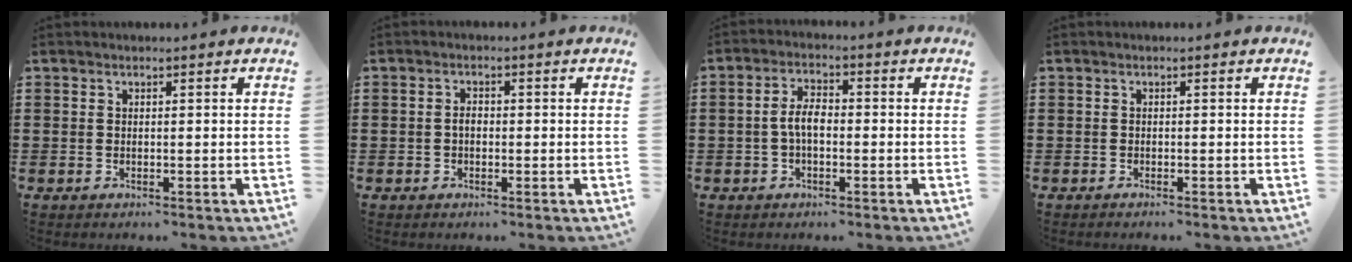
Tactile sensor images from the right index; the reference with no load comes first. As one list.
[{"total": 1.3, "force": [-0.1, 0.6, 1.2], "torque": [-0.022, 0.004, -0.003]}, {"total": 4.0, "force": [-0.6, 1.7, 3.5], "torque": [-0.078, 0.002, -0.014]}, {"total": 0.6, "force": [-0.6, -0.2, 0.0], "torque": [-0.002, -0.004, -0.011]}]